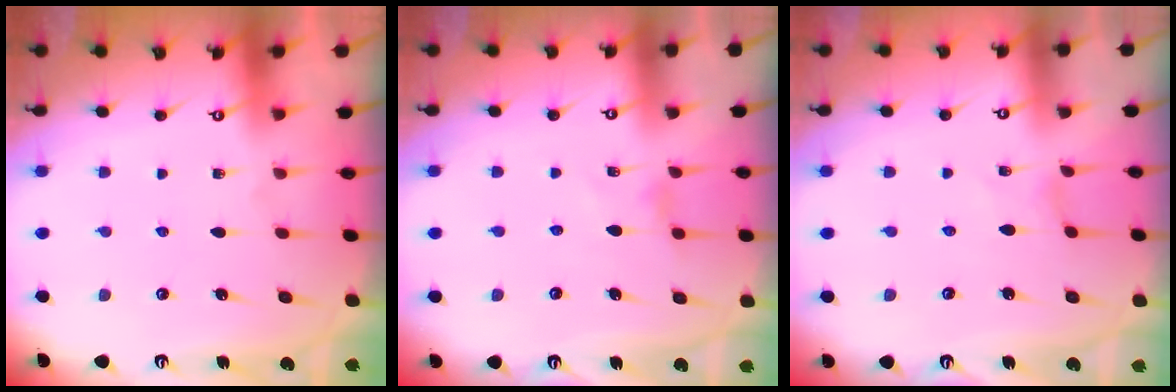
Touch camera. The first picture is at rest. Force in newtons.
{"total": 1.3, "press": 1.3, "slide": 0.4}
{"total": 0.0}